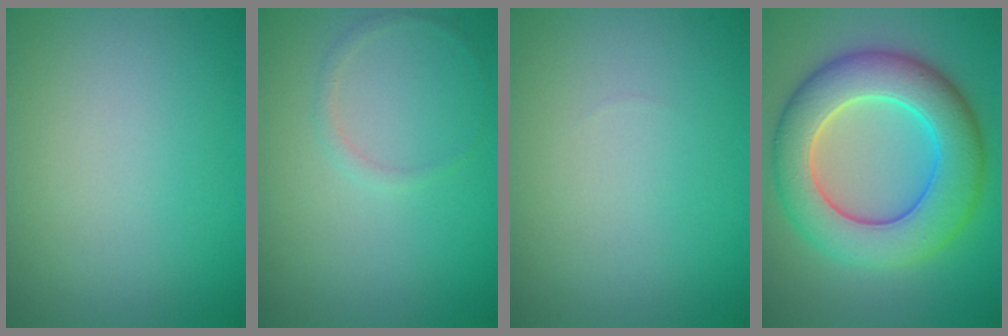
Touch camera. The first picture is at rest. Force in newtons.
{"total": 0.8, "press": 0.8, "slide": 0.1}
{"total": 0.0}
{"total": 9.1, "press": 9.1, "slide": 0.3}